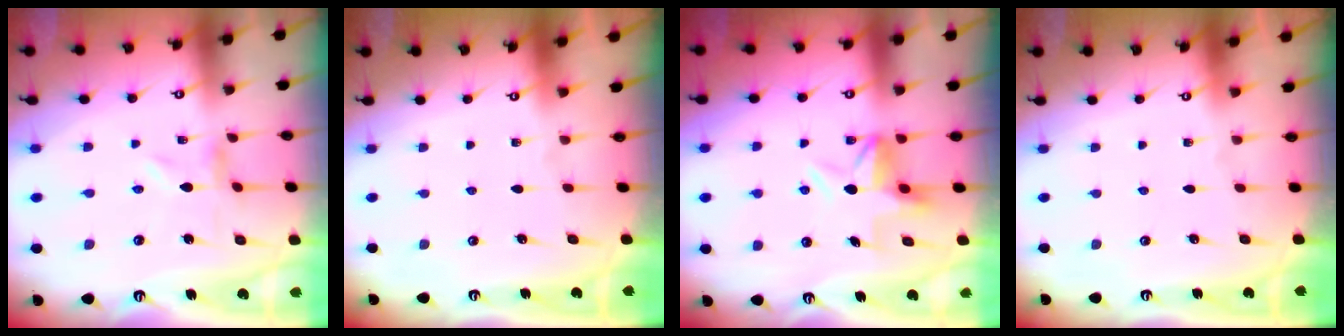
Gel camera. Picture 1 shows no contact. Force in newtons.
{"total": 0.0}
{"total": 5.6, "press": 5.6, "slide": 0.3}
{"total": 0.0}